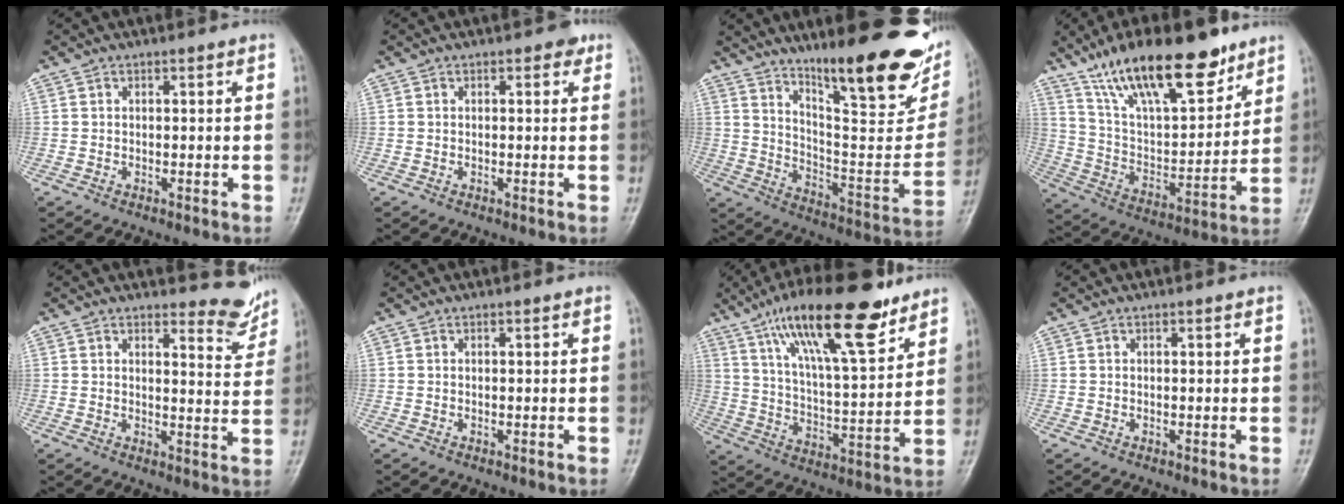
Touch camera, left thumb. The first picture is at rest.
{"total": 1.5, "force": [0.8, 1.0, 0.9], "torque": [0.003, 0.000, 0.004]}
{"total": 27.3, "force": [17.4, 6.7, 19.9], "torque": [-0.255, -0.084, 0.271]}
{"total": 22.7, "force": [15.3, 8.2, 14.6], "torque": [-0.206, -0.056, 0.270]}
{"total": 5.7, "force": [5.4, 1.6, 1.2], "torque": [0.004, -0.057, 0.061]}
{"total": 0.0}
{"total": 21.1, "force": [13.6, 5.8, 15.0], "torque": [-0.229, -0.047, 0.232]}
{"total": 0.0}